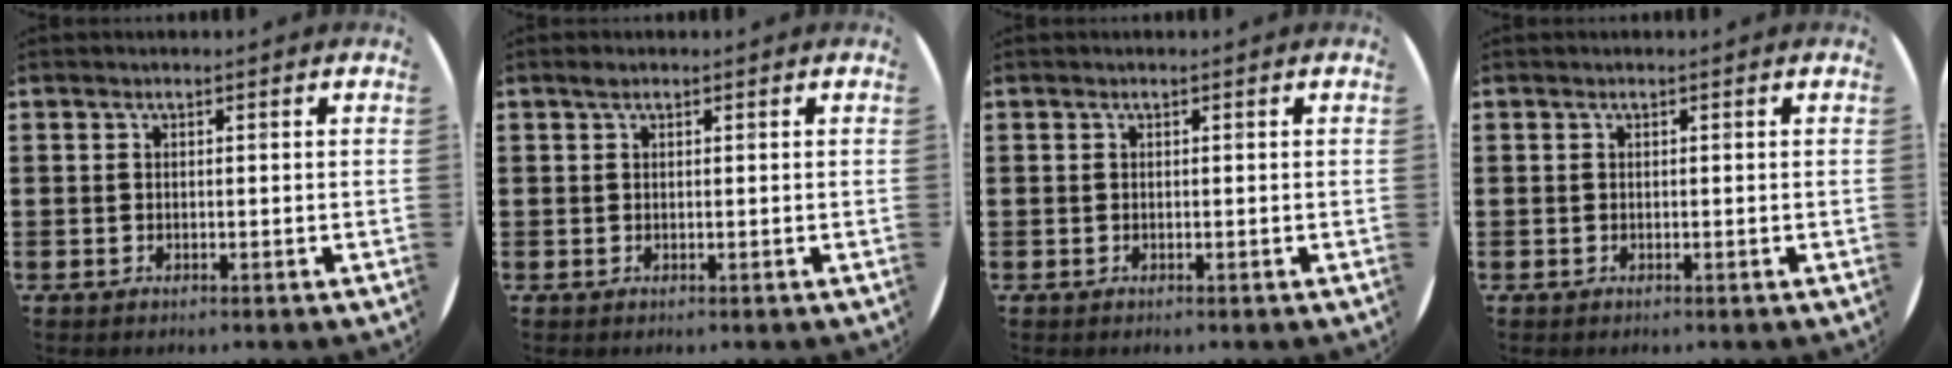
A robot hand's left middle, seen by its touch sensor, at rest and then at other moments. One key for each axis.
{"total": 0.8, "fx": 0.5, "fy": 0.4, "fz": 0.4, "tx": -0.002, "ty": 0.001, "tz": 0.008}
{"total": 0.0}
{"total": 0.0}